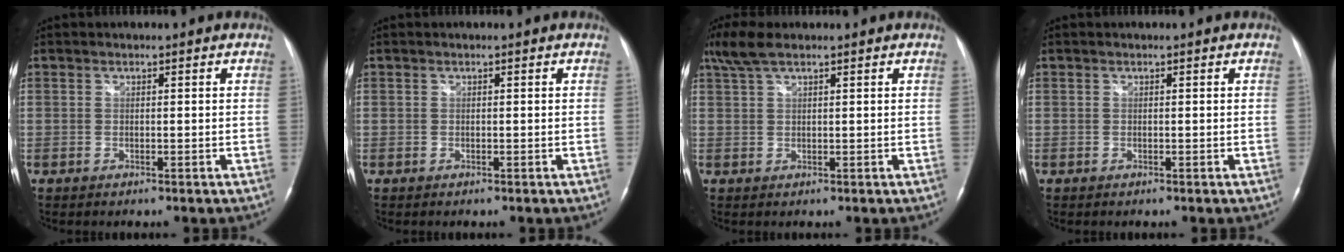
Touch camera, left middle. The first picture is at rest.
{"total": 0.0}
{"total": 4.4, "force": [3.2, 1.0, 2.8], "torque": [-0.070, 0.020, 0.069]}
{"total": 0.0}